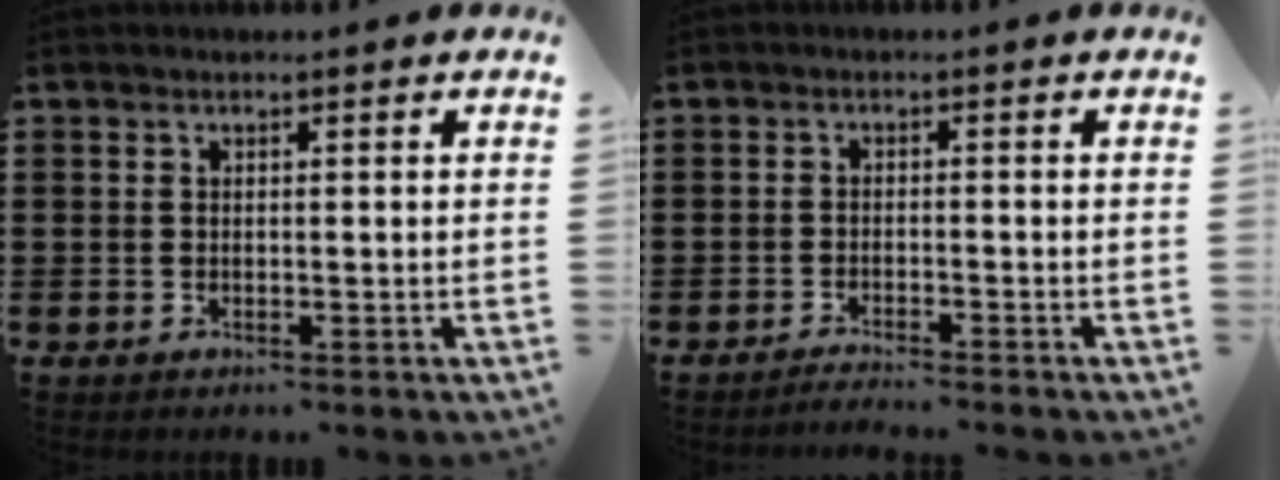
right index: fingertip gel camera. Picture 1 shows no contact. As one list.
[{"total": 1.8, "force": [-1.7, -0.2, 0.3], "torque": [-0.006, 0.002, -0.035]}]